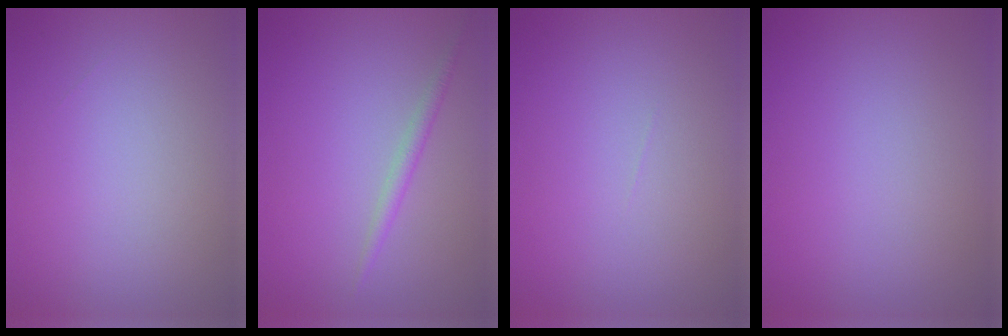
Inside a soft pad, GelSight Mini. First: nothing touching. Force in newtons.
{"total": 1.3, "press": 1.3, "slide": 0.1}
{"total": 0.0}
{"total": 0.0}